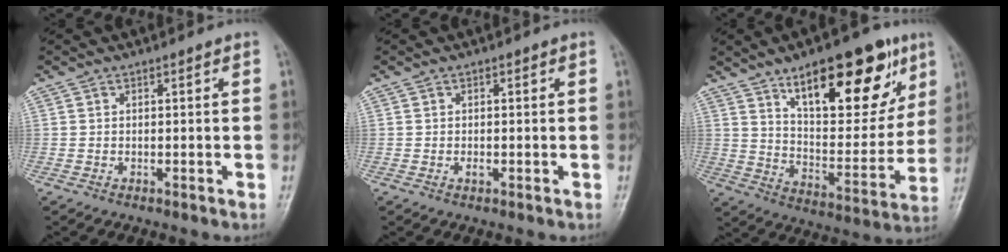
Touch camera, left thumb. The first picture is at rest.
{"total": 0.9, "force": [-0.2, 0.5, 0.7], "torque": [-0.009, -0.001, -0.005]}
{"total": 23.0, "force": [12.6, 9.7, 16.7], "torque": [-0.193, -0.049, 0.201]}